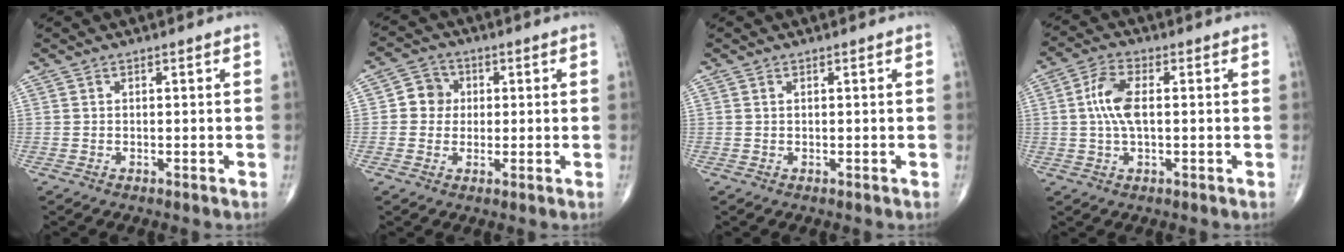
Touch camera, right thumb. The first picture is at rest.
{"total": 5.0, "force": [0.5, 4.6, 1.7], "torque": [-0.001, 0.008, -0.002]}
{"total": 0.0}
{"total": 6.8, "force": [0.5, 3.0, 6.1], "torque": [-0.135, 0.010, 0.005]}